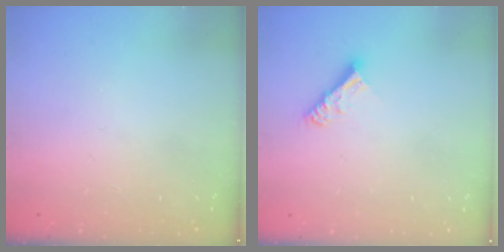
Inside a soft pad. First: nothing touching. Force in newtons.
{"total": 6.7, "press": 6.7, "slide": 0.6}